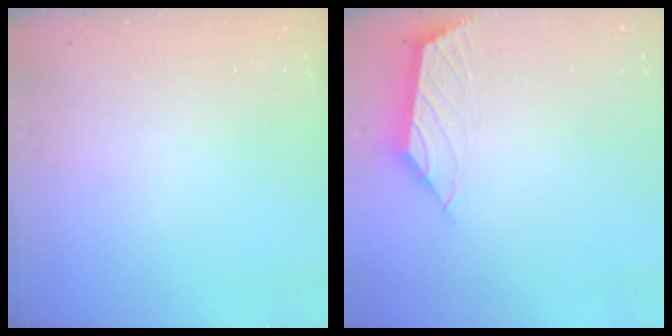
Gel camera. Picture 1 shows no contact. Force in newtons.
{"total": 2.6, "press": 2.5, "slide": 0.7}